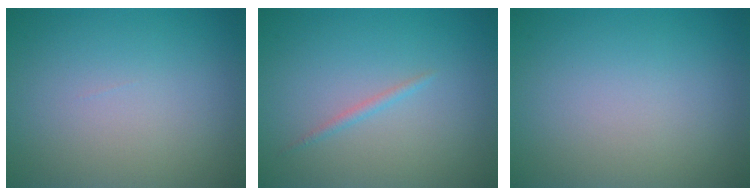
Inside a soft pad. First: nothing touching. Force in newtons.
{"total": 0.8, "press": 0.8, "slide": 0.0}
{"total": 0.0}